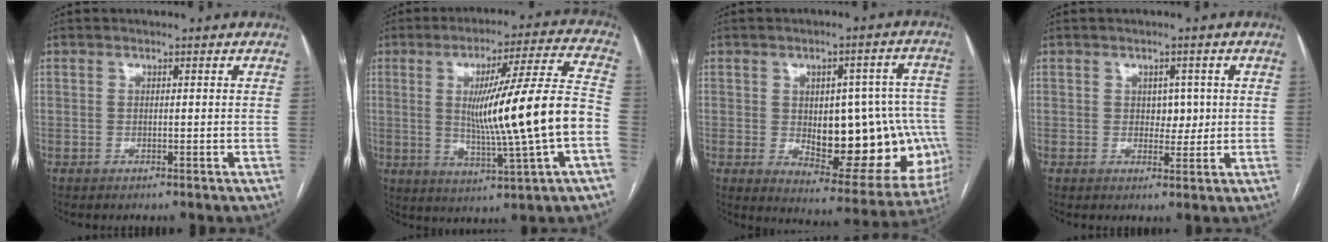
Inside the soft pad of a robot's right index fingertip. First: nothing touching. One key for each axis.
{"total": 17.7, "fx": -1.6, "fy": -0.7, "fz": 17.6, "tx": -0.282, "ty": 0.001, "tz": -0.023}
{"total": 20.7, "fx": -2.3, "fy": 9.1, "fz": 18.5, "tx": -0.172, "ty": 0.030, "tz": 0.002}
{"total": 2.9, "fx": 0.4, "fy": 2.0, "fz": 2.0, "tx": -0.019, "ty": 0.002, "tz": 0.009}